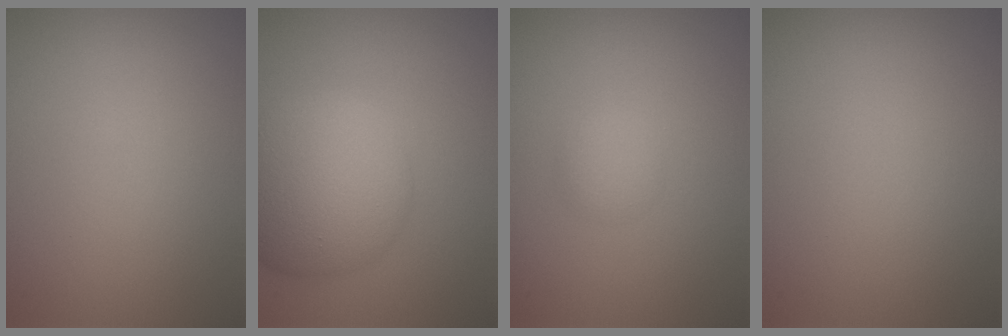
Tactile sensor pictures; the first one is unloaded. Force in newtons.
{"total": 10.0, "press": 10.0, "slide": 0.1}
{"total": 1.5, "press": 1.5, "slide": 0.1}
{"total": 0.0}